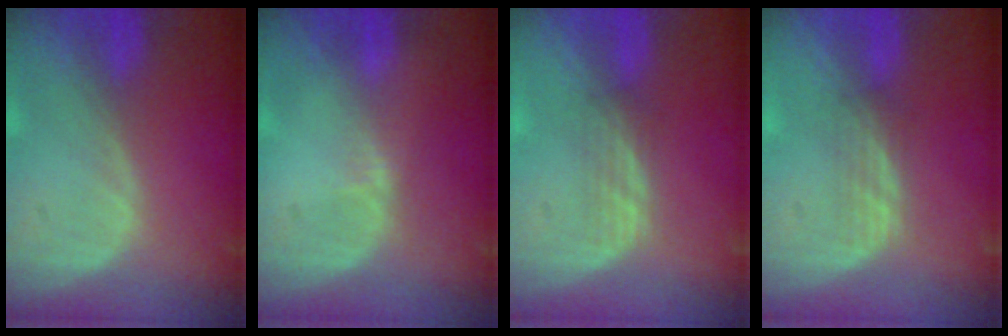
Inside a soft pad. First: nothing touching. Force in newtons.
{"total": 0.8, "press": 0.8, "slide": 0.4}
{"total": 2.3, "press": 2.2, "slide": 0.3}
{"total": 2.3, "press": 2.2, "slide": 0.3}